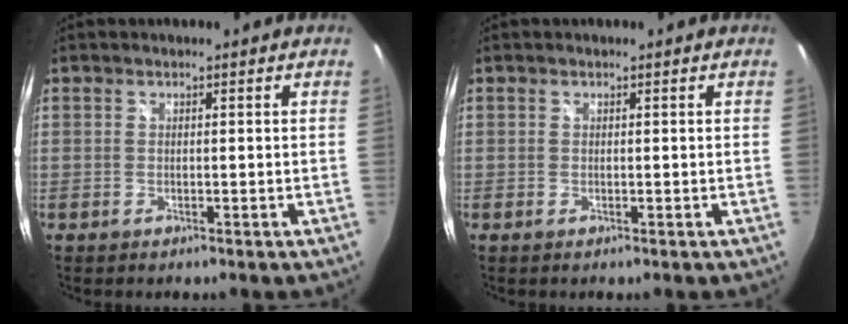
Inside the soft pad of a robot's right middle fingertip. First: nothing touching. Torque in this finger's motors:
{"motor_torque": [0.00, 0.00, 0.00, 0.01]}